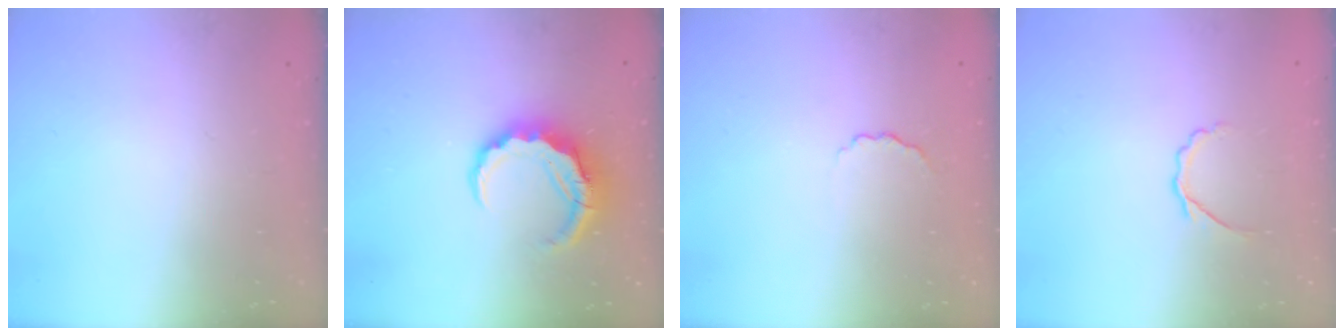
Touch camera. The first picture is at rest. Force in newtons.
{"total": 6.9, "press": 6.8, "slide": 1.3}
{"total": 3.1, "press": 3.0, "slide": 0.9}
{"total": 2.8, "press": 2.7, "slide": 0.9}